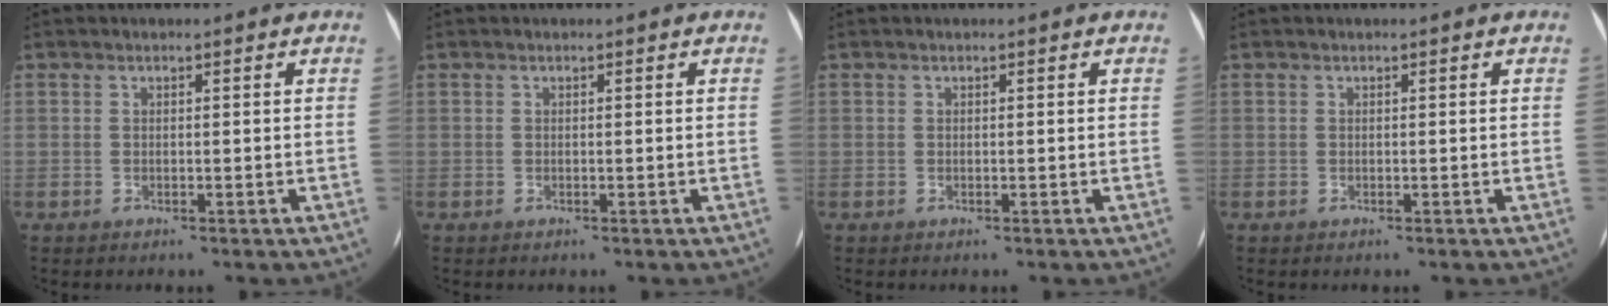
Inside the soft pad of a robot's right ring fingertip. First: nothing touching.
{"total": 0.0}
{"total": 0.0}
{"total": 0.0}